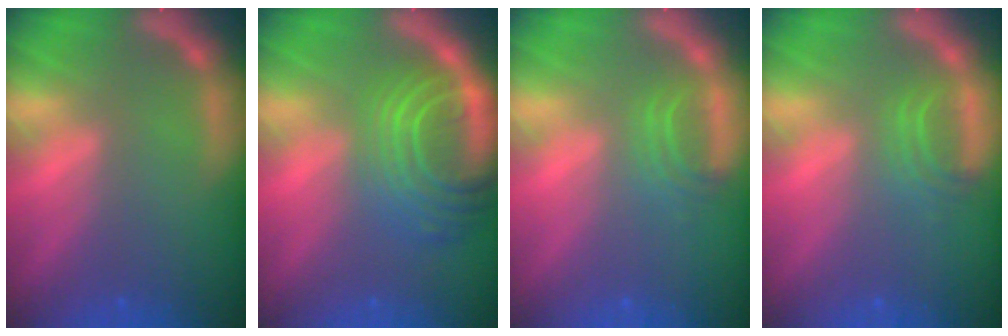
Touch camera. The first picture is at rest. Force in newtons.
{"total": 10.0}
{"total": 2.5}
{"total": 2.5}